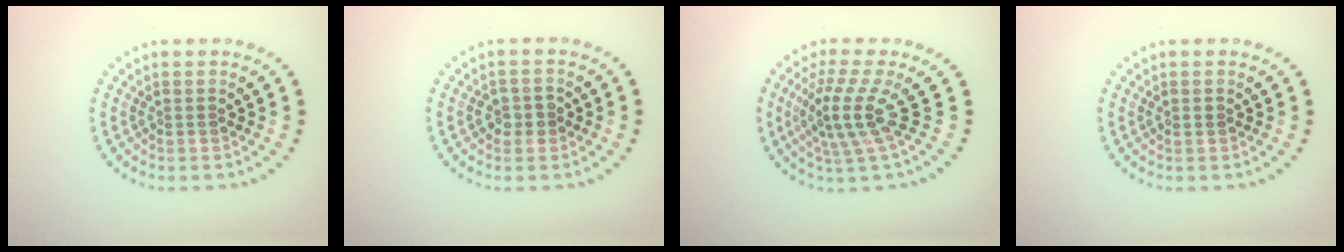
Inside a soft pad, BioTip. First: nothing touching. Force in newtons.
{"total": 1.8, "press": 1.8, "slide": 0.1}
{"total": 3.9, "press": 2.7, "slide": 2.7}
{"total": 0.8, "press": 0.8, "slide": 0.2}